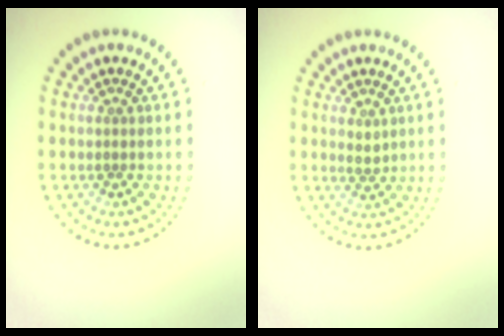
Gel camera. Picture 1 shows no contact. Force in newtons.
{"total": 0.9, "press": 0.8, "slide": 0.4}